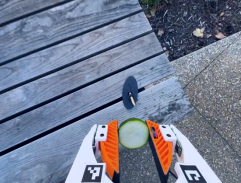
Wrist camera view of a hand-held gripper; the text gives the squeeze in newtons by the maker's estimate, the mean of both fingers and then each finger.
{"total": 9.0, "left": 8.7, "right": 9.2}